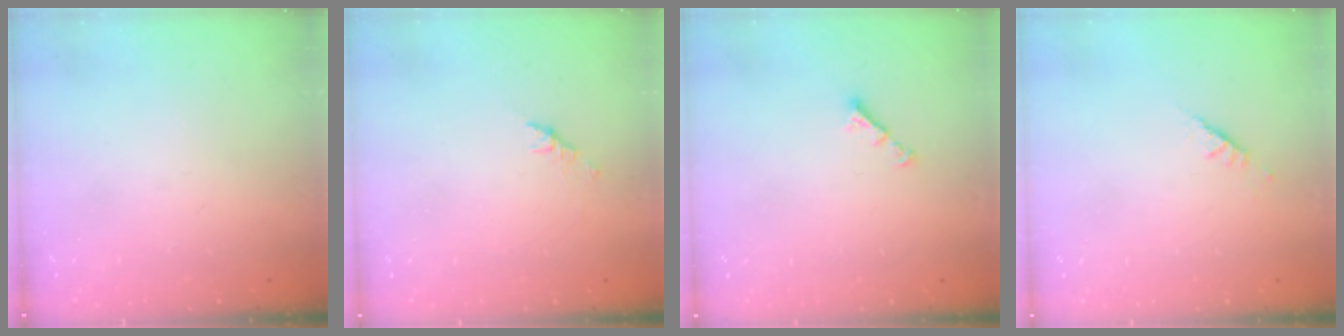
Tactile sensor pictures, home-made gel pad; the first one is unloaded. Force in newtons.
{"total": 1.1, "press": 1.0, "slide": 0.5}
{"total": 2.8, "press": 2.7, "slide": 0.5}
{"total": 2.5, "press": 2.4, "slide": 0.7}